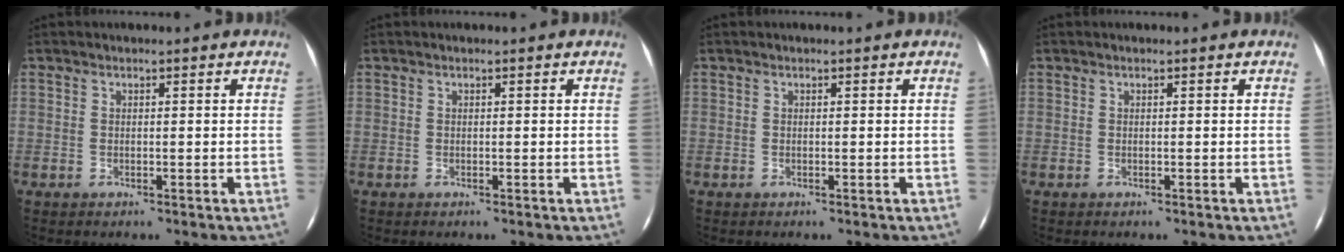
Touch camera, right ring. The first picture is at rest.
{"total": 0.0}
{"total": 0.0}
{"total": 0.0}